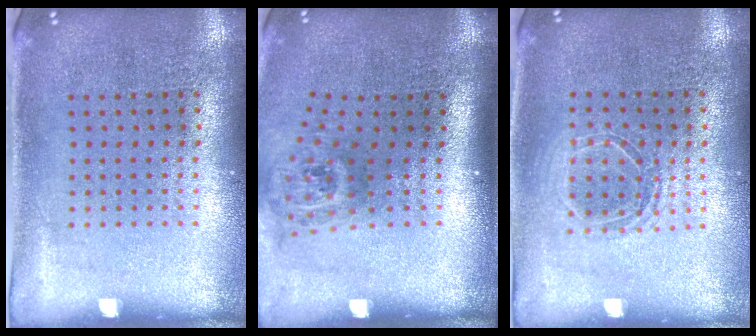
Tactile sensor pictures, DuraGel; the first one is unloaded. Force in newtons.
{"total": 1.9, "press": 1.3, "slide": 1.4}
{"total": 1.4, "press": 1.2, "slide": 0.7}